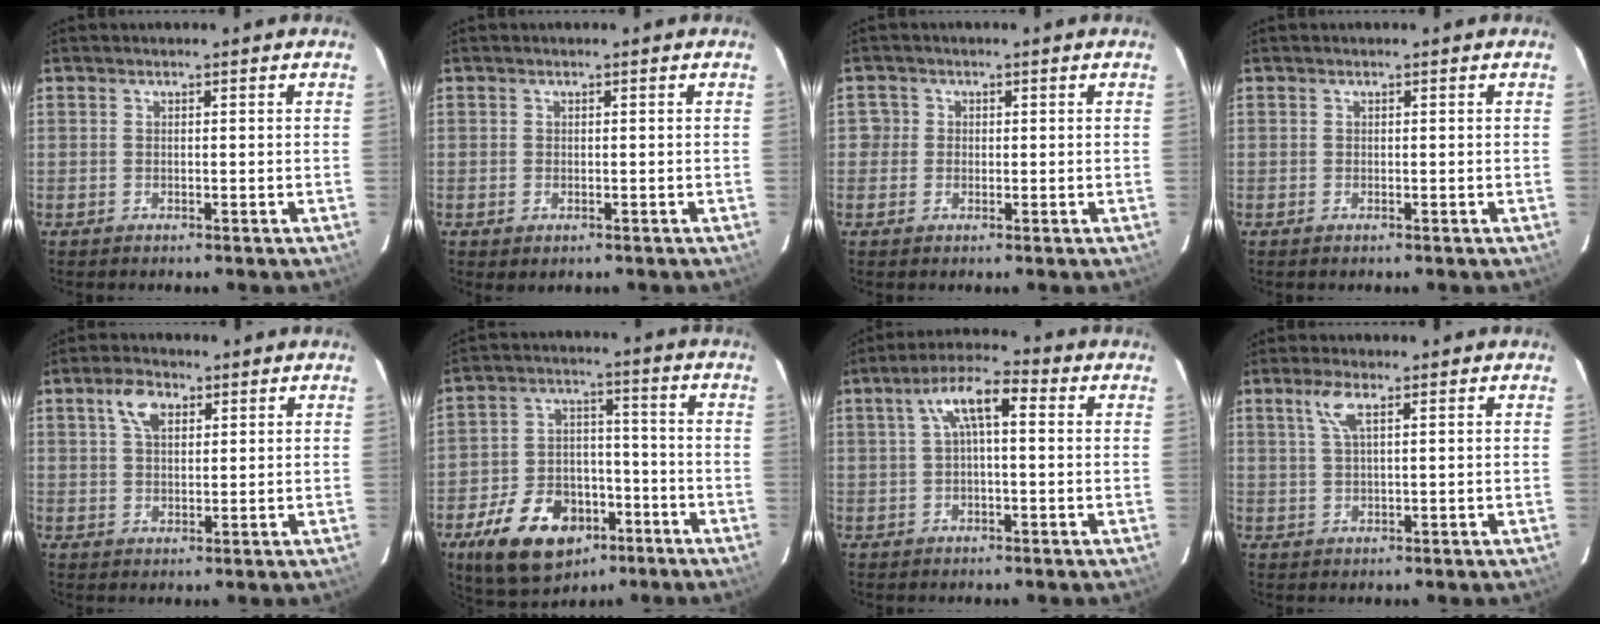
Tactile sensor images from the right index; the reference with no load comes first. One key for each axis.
{"total": 1.3, "fx": -0.4, "fy": 0.9, "fz": 0.8, "tx": -0.011, "ty": -0.003, "tz": -0.006}
{"total": 2.2, "fx": -0.4, "fy": 2.1, "fz": 0.3, "tx": 0.003, "ty": 0.008, "tz": -0.010}
{"total": 0.0}
{"total": 5.1, "fx": 2.3, "fy": 2.9, "fz": 3.5, "tx": -0.066, "ty": 0.014, "tz": 0.042}
{"total": 17.3, "fx": -9.5, "fy": 11.1, "fz": 9.2, "tx": -0.198, "ty": 0.015, "tz": -0.140}
{"total": 7.4, "fx": 1.5, "fy": 2.5, "fz": 6.8, "tx": -0.129, "ty": 0.026, "tz": 0.027}
{"total": 3.8, "fx": 1.8, "fy": 0.9, "fz": 3.3, "tx": -0.068, "ty": 0.007, "tz": 0.037}